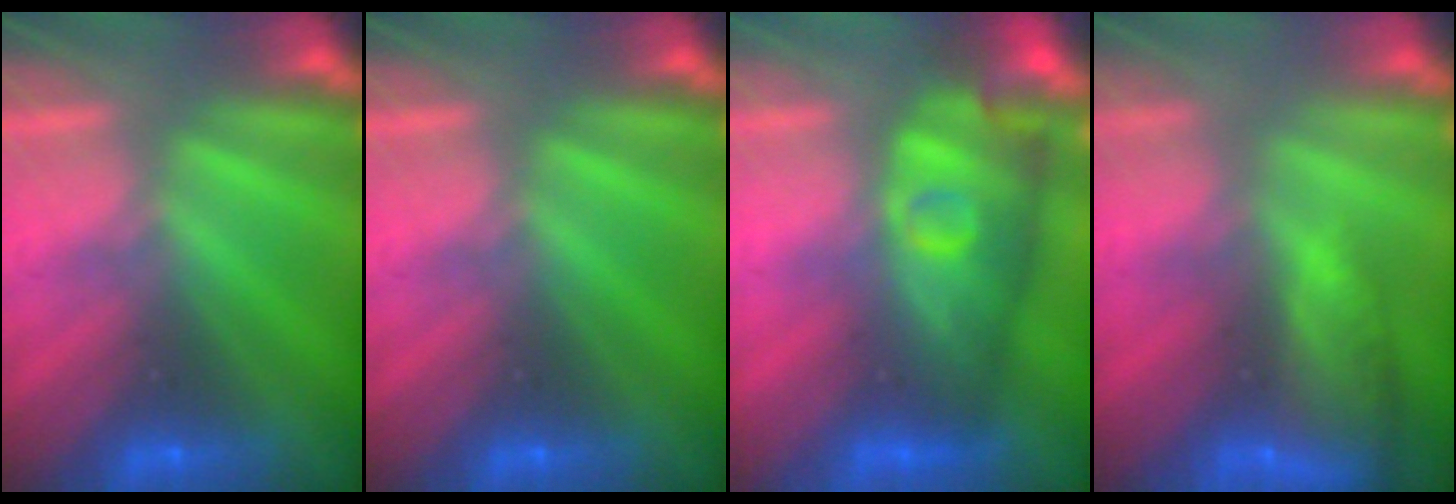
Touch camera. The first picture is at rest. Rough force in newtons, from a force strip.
{"total": 0.0}
{"total": 3.9}
{"total": 7.8}